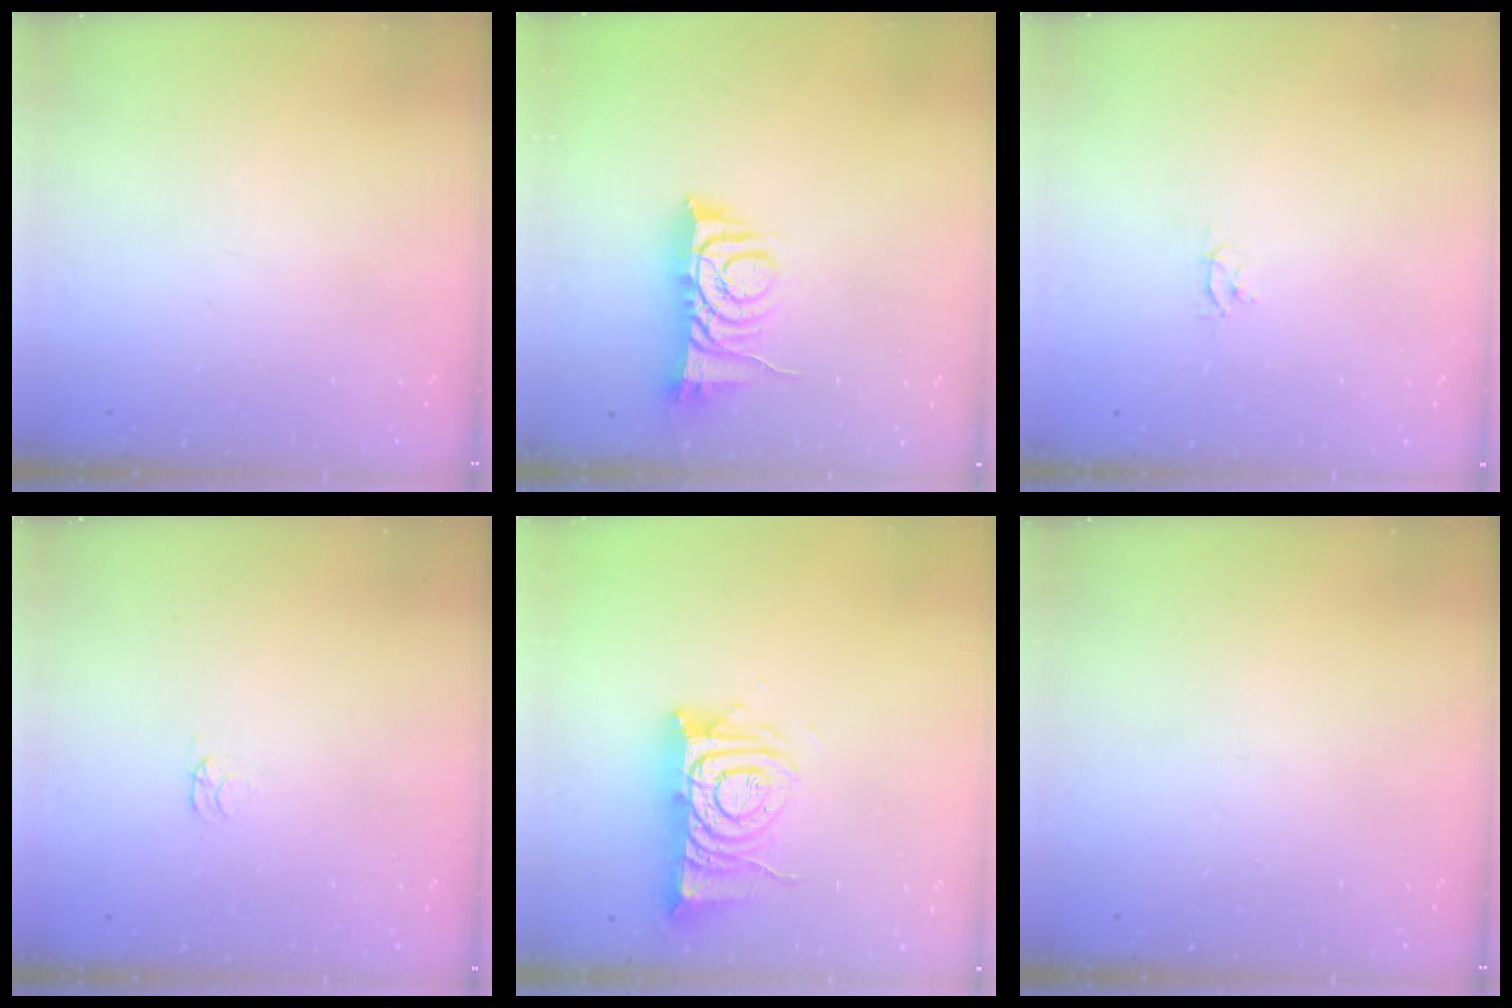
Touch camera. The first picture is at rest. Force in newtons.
{"total": 9.4, "press": 9.4, "slide": 0.5}
{"total": 2.6, "press": 2.6, "slide": 0.3}
{"total": 1.6, "press": 1.6, "slide": 0.4}
{"total": 11.7, "press": 11.6, "slide": 1.0}
{"total": 0.0}